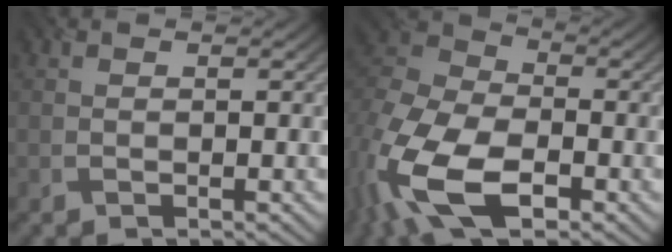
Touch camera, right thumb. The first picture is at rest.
{"total": 16.3, "force": [-7.3, 8.7, 11.7], "torque": [-0.300, -0.033, -0.151]}